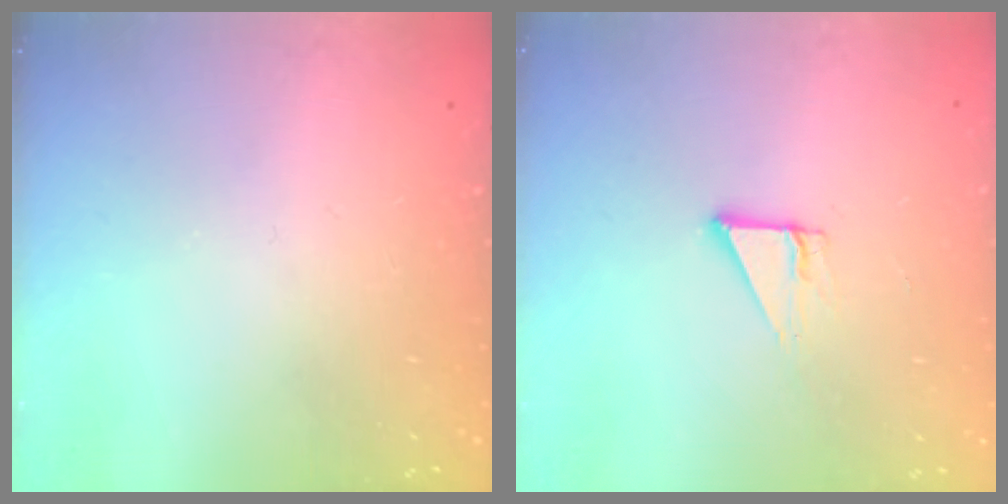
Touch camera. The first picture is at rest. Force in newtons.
{"total": 3.1, "press": 3.1, "slide": 0.2}